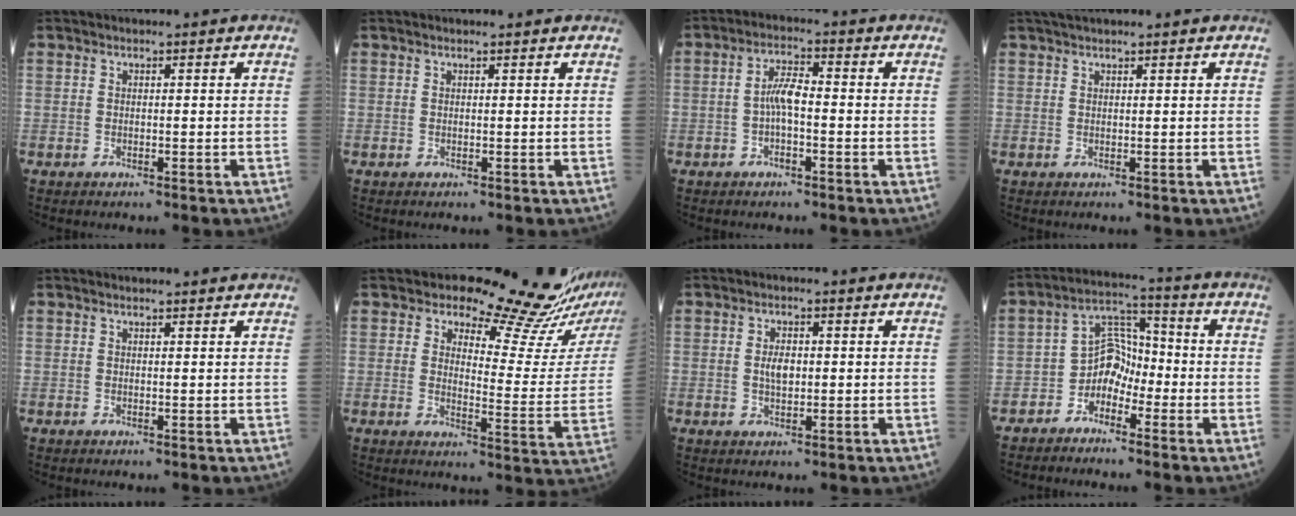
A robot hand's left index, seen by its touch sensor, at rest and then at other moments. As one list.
[{"total": 1.4, "force": [1.3, 0.0, 0.5], "torque": [-0.010, 0.010, 0.017]}, {"total": 4.4, "force": [-0.7, 1.2, 4.1], "torque": [-0.084, 0.010, -0.015]}, {"total": 4.4, "force": [3.8, 0.3, 2.3], "torque": [-0.033, 0.038, 0.064]}, {"total": 2.4, "force": [2.3, 0.1, 0.7], "torque": [-0.012, 0.013, 0.026]}, {"total": 15.5, "force": [14.6, 2.1, 4.8], "torque": [-0.053, -0.092, 0.158]}, {"total": 2.6, "force": [0.1, 1.3, 2.3], "torque": [-0.045, 0.002, 0.004]}, {"total": 5.6, "force": [-3.0, 3.8, 2.9], "torque": [-0.049, 0.017, -0.064]}]